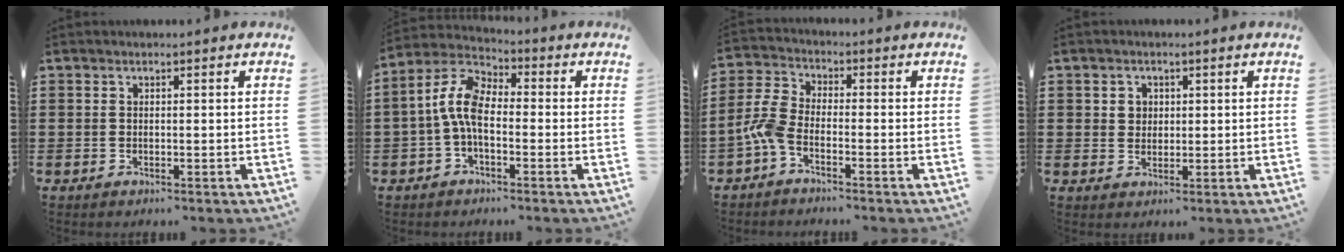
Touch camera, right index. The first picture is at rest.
{"total": 7.6, "force": [-0.5, 4.0, 6.5], "torque": [-0.157, 0.001, -0.017]}
{"total": 5.2, "force": [-2.7, 2.1, 3.9], "torque": [-0.111, -0.008, -0.061]}
{"total": 2.2, "force": [0.6, 2.0, 0.6], "torque": [-0.020, 0.011, 0.010]}